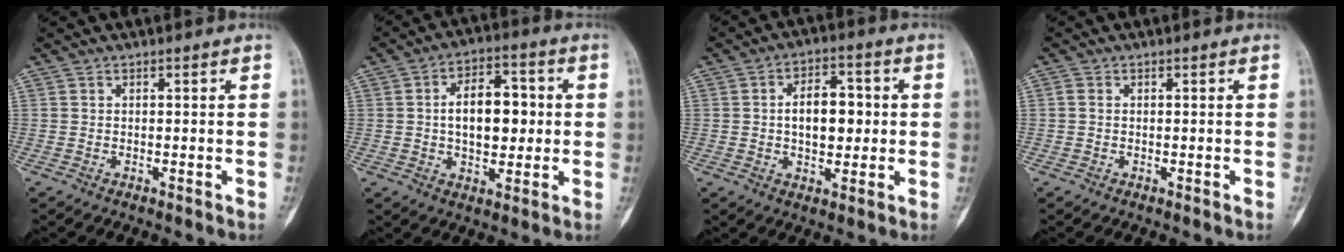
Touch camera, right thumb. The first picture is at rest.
{"total": 11.8, "force": [0.6, 6.9, 9.5], "torque": [-0.118, 0.015, 0.010]}
{"total": 9.4, "force": [0.4, 5.6, 7.6], "torque": [-0.089, 0.012, 0.006]}
{"total": 1.0, "force": [0.0, 0.8, 0.7], "torque": [-0.012, 0.001, -0.001]}